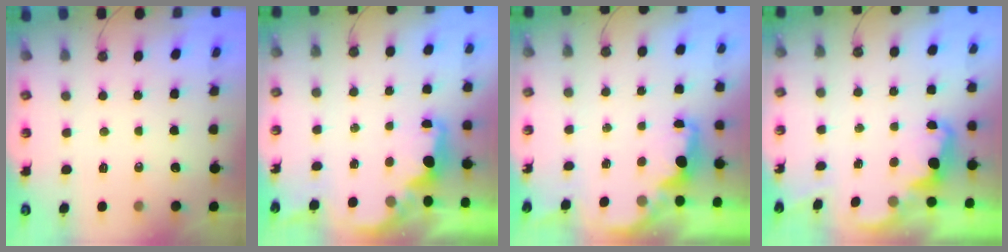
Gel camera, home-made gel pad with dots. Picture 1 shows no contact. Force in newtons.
{"total": 2.0, "press": 1.8, "slide": 0.8}
{"total": 2.3, "press": 2.2, "slide": 0.8}
{"total": 2.3, "press": 2.2, "slide": 0.6}